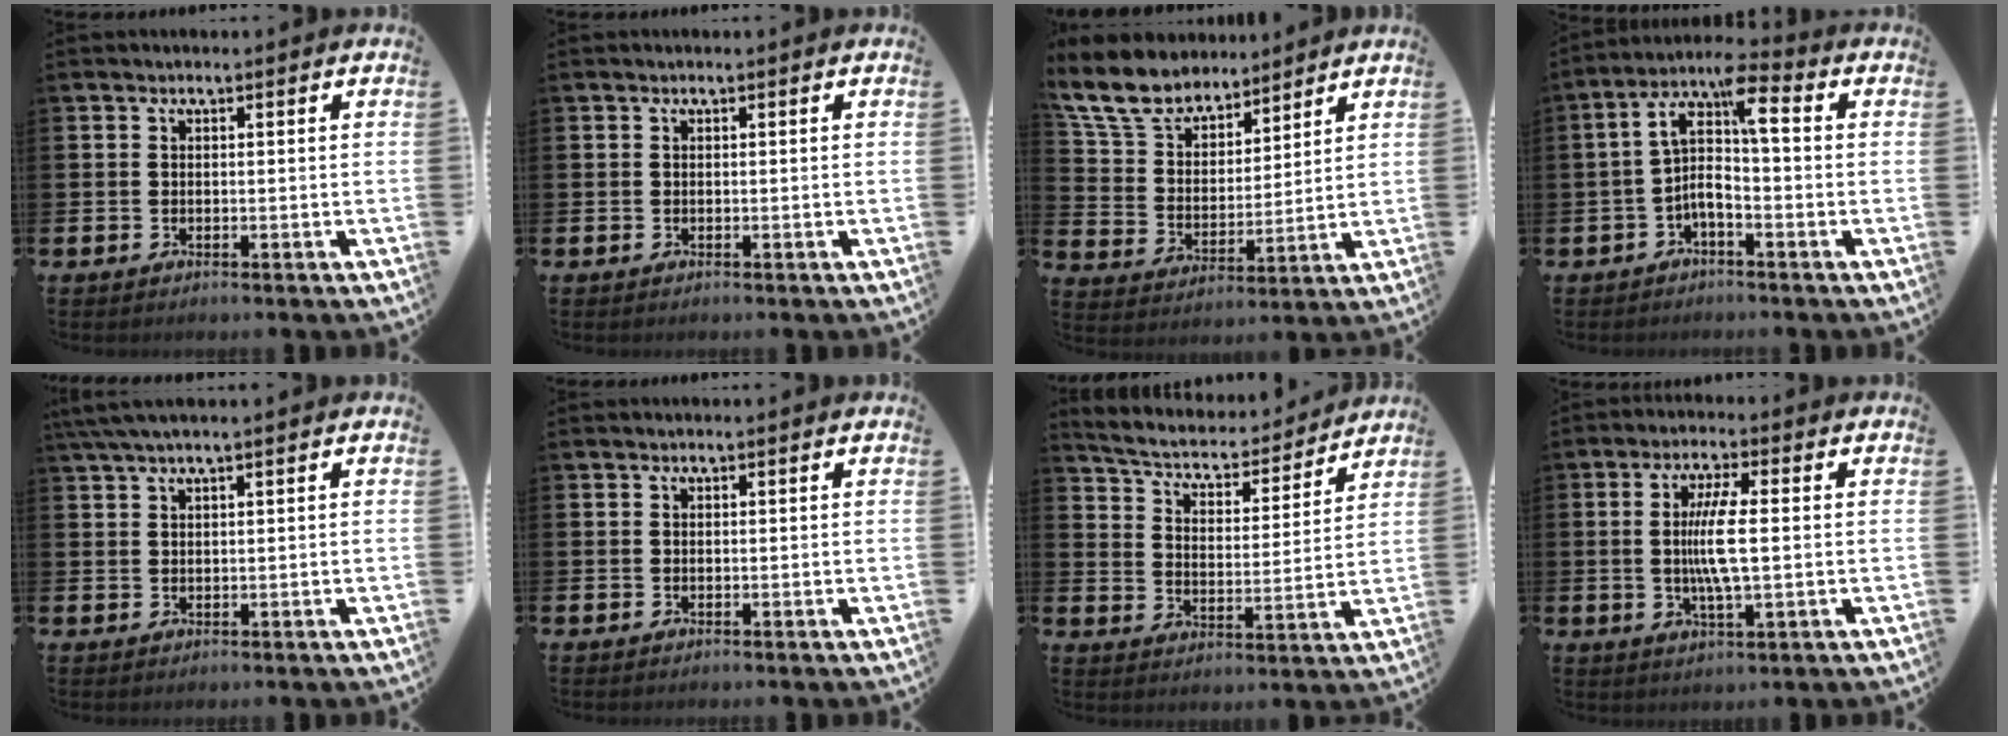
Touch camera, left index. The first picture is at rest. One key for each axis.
{"total": 0.0}
{"total": 9.6, "fx": 8.7, "fy": 3.4, "fz": 2.4, "tx": -0.098, "ty": -0.047, "tz": 0.162}
{"total": 7.7, "fx": 0.8, "fy": 2.3, "fz": 7.3, "tx": -0.150, "ty": -0.024, "tz": 0.001}
{"total": 2.6, "fx": 2.0, "fy": 0.0, "fz": 1.7, "tx": -0.043, "ty": 0.006, "tz": 0.038}
{"total": 0.0}
{"total": 5.3, "fx": 4.8, "fy": 1.6, "fz": 1.5, "tx": -0.062, "ty": -0.041, "tz": 0.076}
{"total": 6.3, "fx": 0.3, "fy": 1.2, "fz": 6.1, "tx": -0.111, "ty": -0.005, "tz": -0.002}